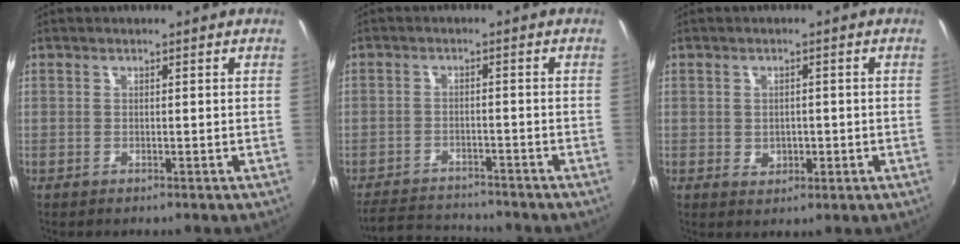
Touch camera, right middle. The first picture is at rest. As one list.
[{"total": 7.6, "force": [-7.3, 2.0, 1.3], "torque": [-0.052, 0.013, -0.119]}, {"total": 3.2, "force": [-0.5, 2.6, 1.8], "torque": [-0.031, -0.002, -0.006]}]